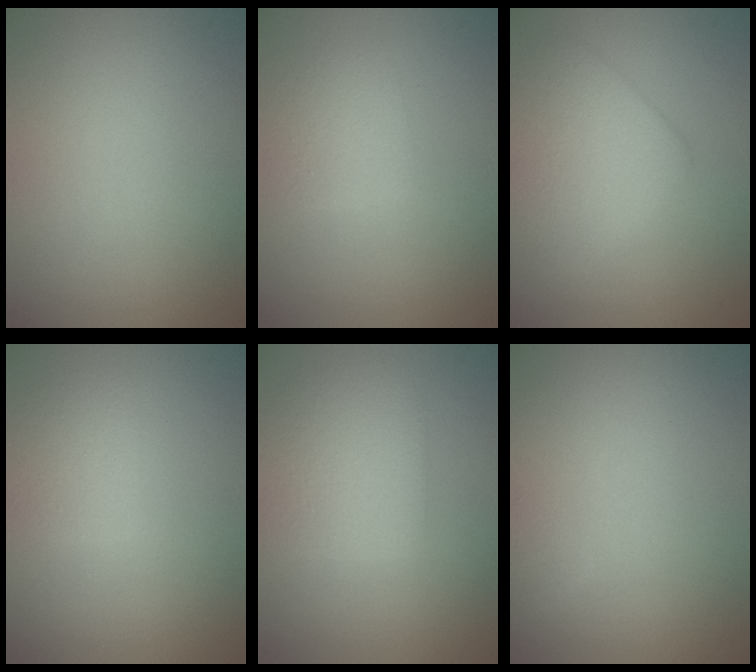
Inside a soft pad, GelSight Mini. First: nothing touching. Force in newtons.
{"total": 1.9, "press": 1.9, "slide": 0.1}
{"total": 3.9, "press": 3.9, "slide": 0.1}
{"total": 1.9, "press": 1.9, "slide": 0.0}
{"total": 3.4, "press": 3.4, "slide": 0.1}
{"total": 0.9, "press": 0.9, "slide": 0.1}